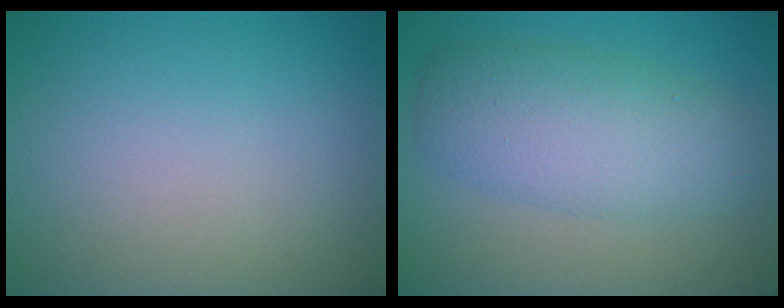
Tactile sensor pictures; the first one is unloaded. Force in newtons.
{"total": 5.8, "press": 5.8, "slide": 0.1}